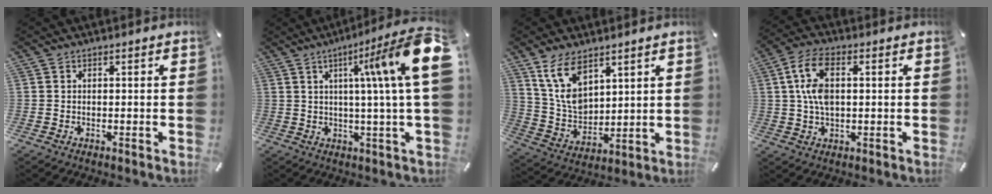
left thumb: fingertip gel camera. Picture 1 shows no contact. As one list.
[{"total": 20.5, "force": [5.9, 1.6, 19.6], "torque": [-0.280, -0.038, 0.072]}, {"total": 10.9, "force": [6.7, 6.6, 5.6], "torque": [-0.141, -0.030, 0.126]}, {"total": 8.8, "force": [1.4, 4.8, 7.3], "torque": [-0.167, 0.007, 0.020]}]